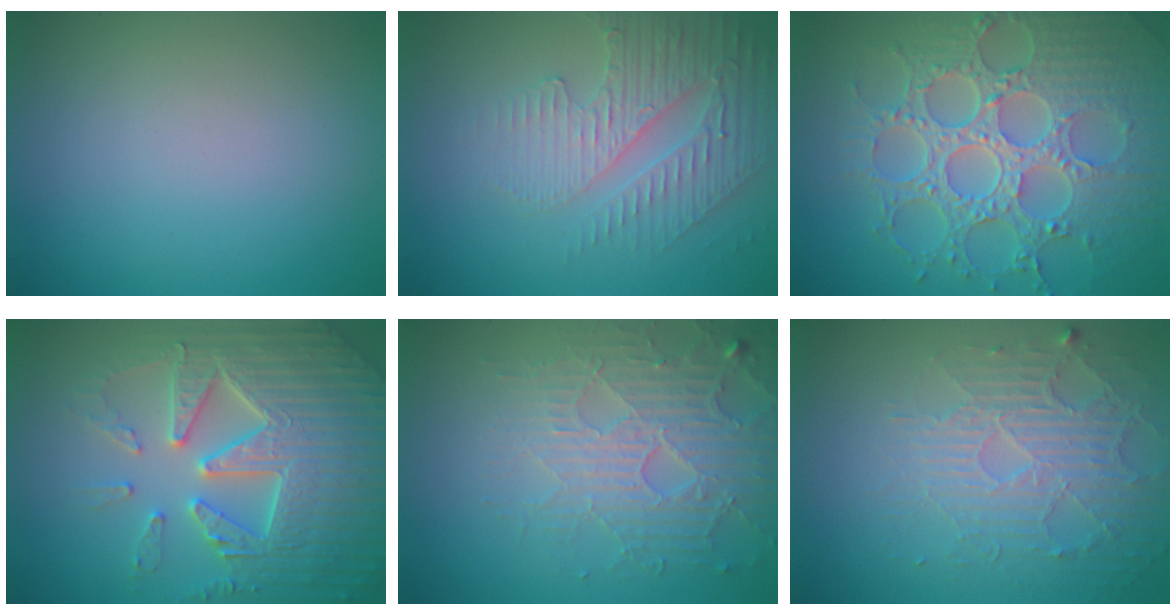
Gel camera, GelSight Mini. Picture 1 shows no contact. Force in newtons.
{"total": 3.8, "press": 3.6, "slide": 1.3}
{"total": 8.8, "press": 6.5, "slide": 5.8}
{"total": 7.7, "press": 7.6, "slide": 1.5}
{"total": 4.2, "press": 4.2, "slide": 0.7}
{"total": 4.1, "press": 3.4, "slide": 2.3}